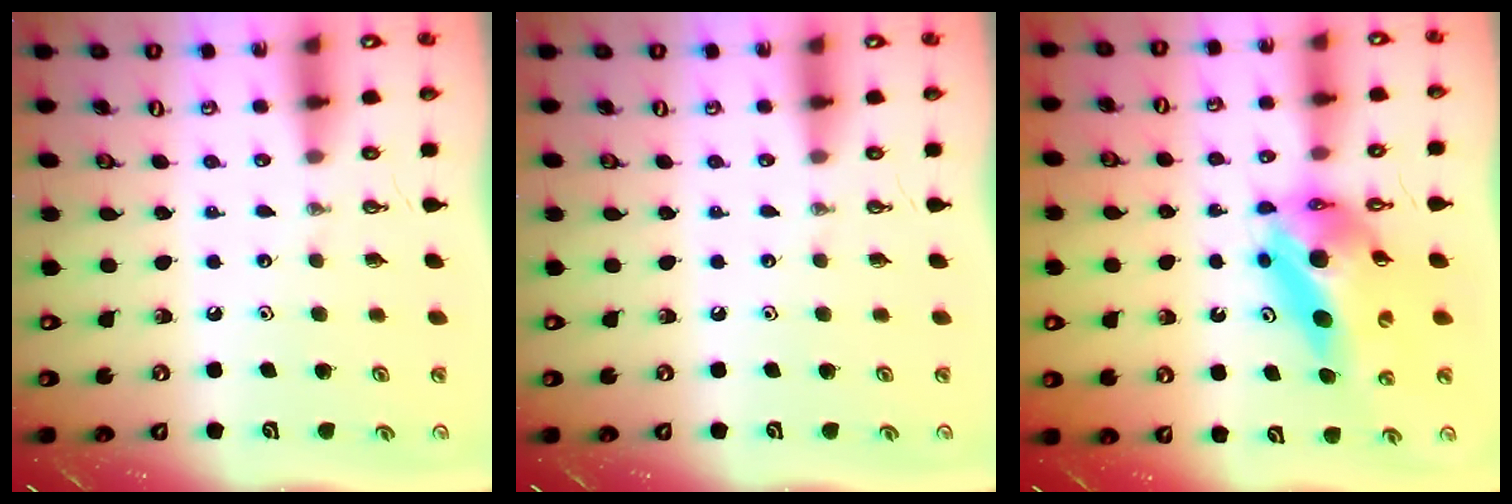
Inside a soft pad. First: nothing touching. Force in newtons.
{"total": 0.0}
{"total": 13.9, "press": 13.8, "slide": 1.3}